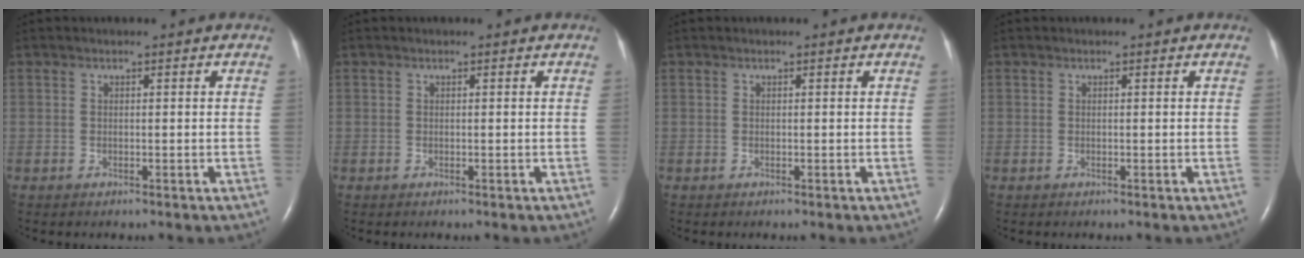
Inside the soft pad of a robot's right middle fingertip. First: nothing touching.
{"total": 0.0}
{"total": 0.0}
{"total": 0.0}